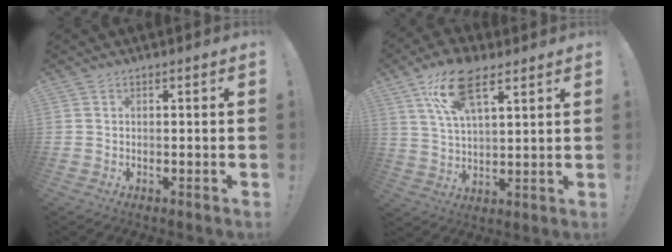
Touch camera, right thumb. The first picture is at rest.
{"total": 15.7, "force": [8.8, 6.8, 11.1], "torque": [-0.191, -0.024, 0.156]}